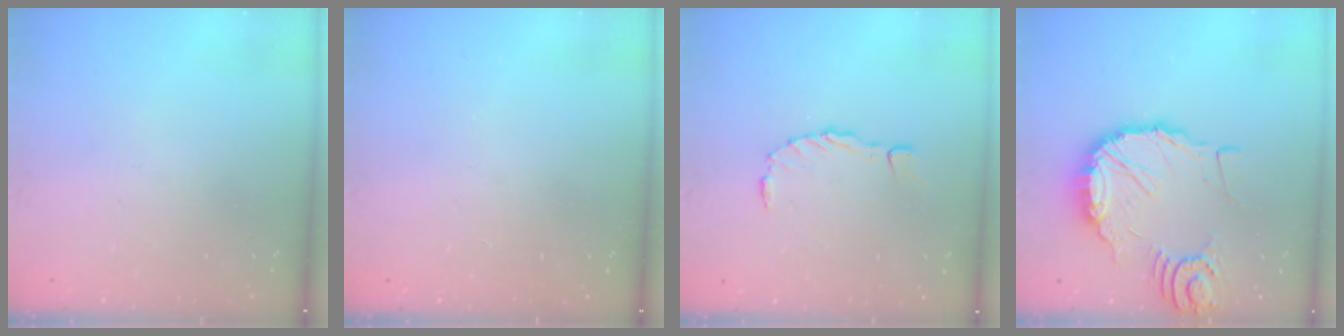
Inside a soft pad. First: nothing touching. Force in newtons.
{"total": 1.6, "press": 1.5, "slide": 0.3}
{"total": 1.5, "press": 1.5, "slide": 0.2}
{"total": 14.6, "press": 14.5, "slide": 1.9}